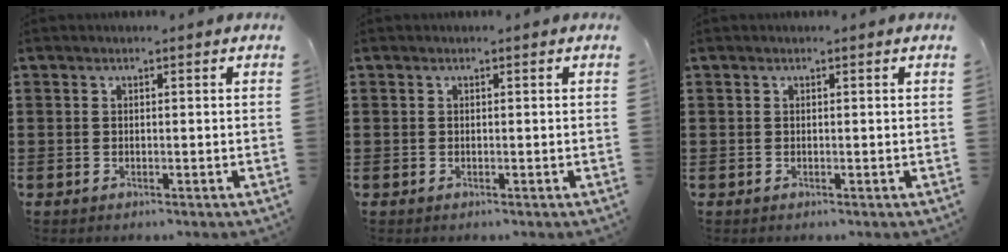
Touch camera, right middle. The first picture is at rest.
{"total": 0.0}
{"total": 0.0}